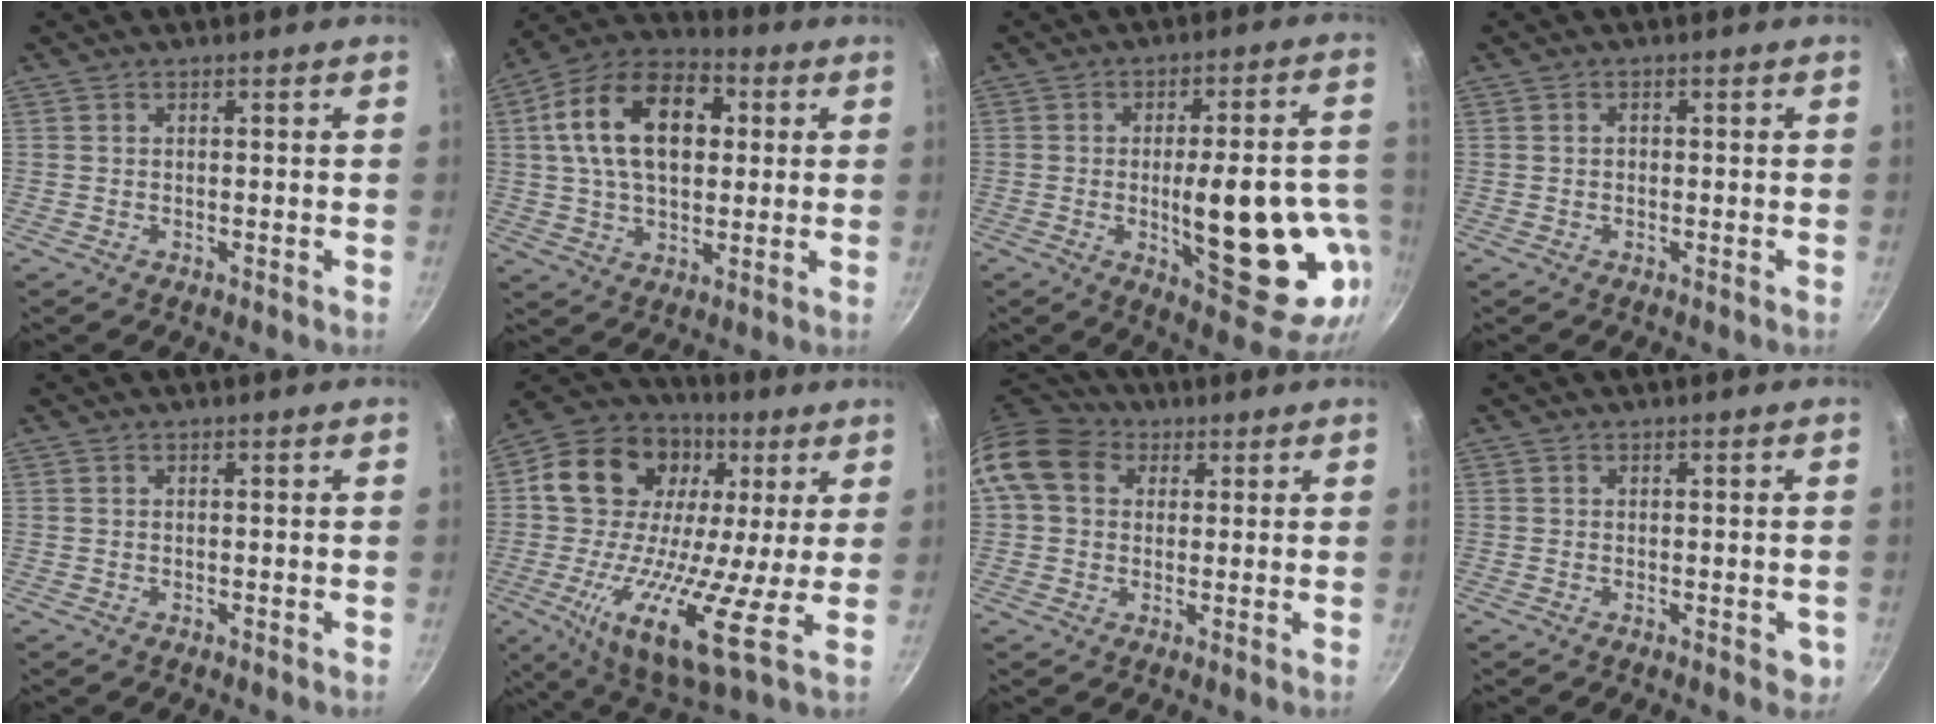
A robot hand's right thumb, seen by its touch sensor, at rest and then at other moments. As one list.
[{"total": 19.1, "force": [4.0, 12.1, 14.2], "torque": [-0.218, 0.020, 0.052]}, {"total": 22.6, "force": [-4.4, 8.0, 20.6], "torque": [-0.249, 0.006, -0.046]}, {"total": 0.9, "force": [0.0, 0.7, 0.5], "torque": [-0.007, 0.005, 0.000]}, {"total": 0.0}, {"total": 25.8, "force": [3.2, 15.1, 20.6], "torque": [-0.353, 0.000, 0.025]}, {"total": 11.9, "force": [3.6, 9.5, 6.2], "torque": [-0.102, 0.019, 0.049]}, {"total": 2.7, "force": [-0.7, 1.4, 2.2], "torque": [-0.018, -0.003, -0.011]}]